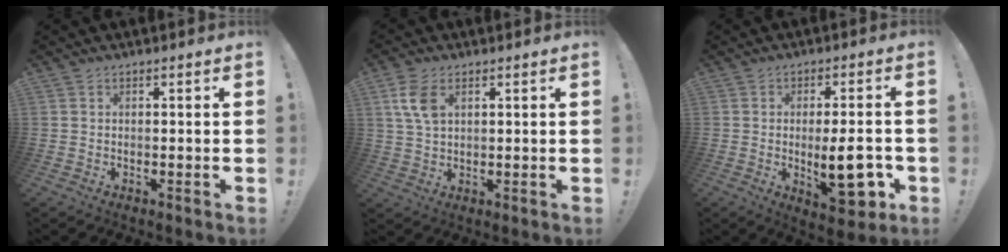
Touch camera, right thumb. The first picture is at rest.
{"total": 7.4, "force": [3.1, 4.3, 5.1], "torque": [-0.106, -0.008, 0.058]}
{"total": 14.6, "force": [-2.9, 5.3, 13.2], "torque": [-0.162, -0.003, -0.037]}